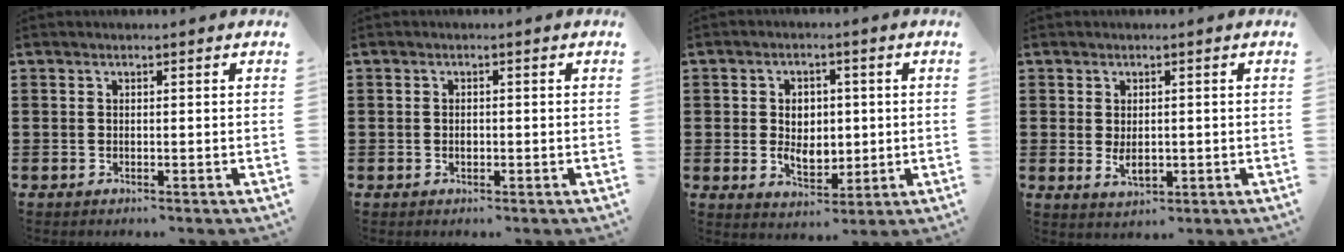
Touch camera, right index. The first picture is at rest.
{"total": 1.1, "force": [-0.2, 0.5, 0.9], "torque": [-0.019, -0.001, -0.004]}
{"total": 5.1, "force": [-0.1, 3.8, 3.3], "torque": [-0.054, 0.006, -0.007]}
{"total": 3.0, "force": [0.0, 1.4, 2.6], "torque": [-0.043, -0.002, -0.001]}